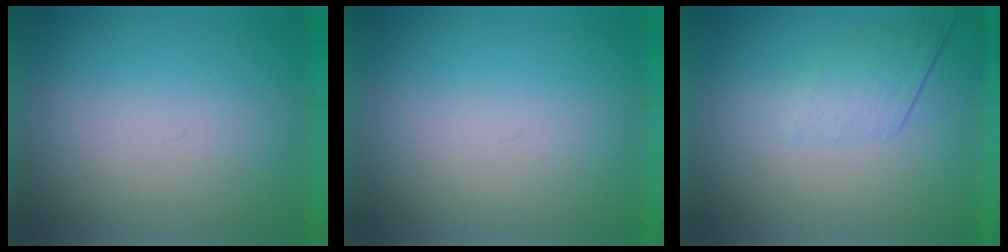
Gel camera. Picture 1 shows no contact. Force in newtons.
{"total": 0.0}
{"total": 2.2}